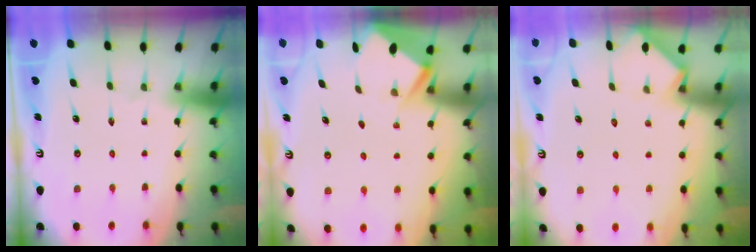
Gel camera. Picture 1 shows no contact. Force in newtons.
{"total": 2.9, "press": 2.8, "slide": 0.4}
{"total": 2.6, "press": 2.5, "slide": 0.3}